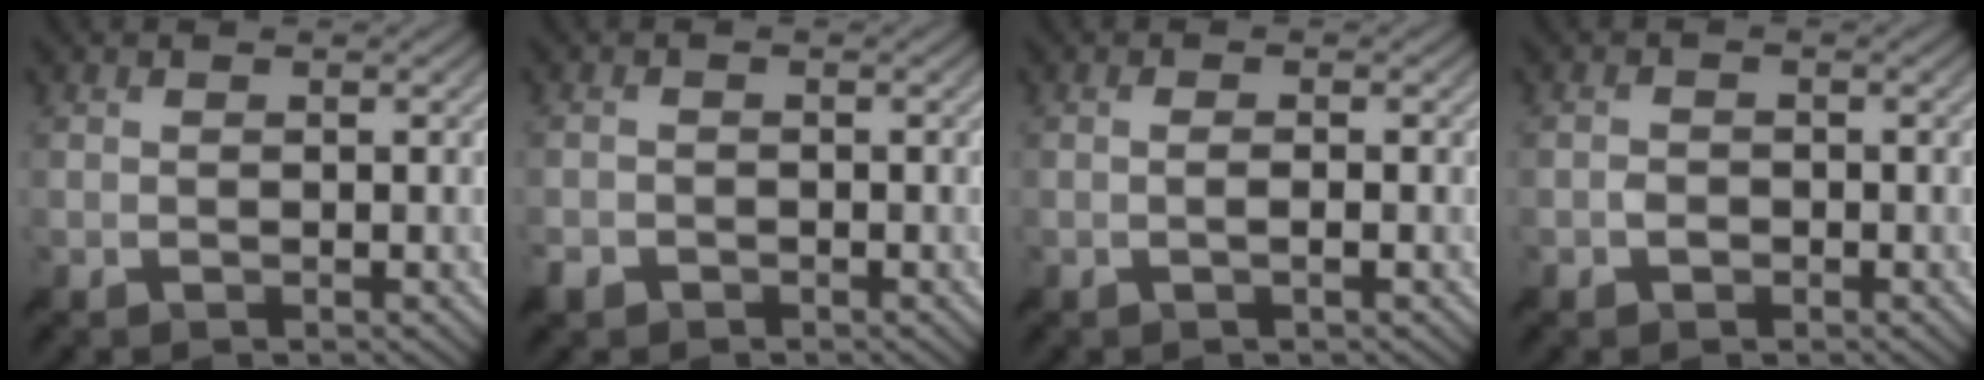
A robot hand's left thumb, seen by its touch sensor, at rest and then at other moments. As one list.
[{"total": 1.6, "force": [-1.2, 1.0, 0.5], "torque": [-0.012, -0.002, -0.031]}, {"total": 1.2, "force": [-0.2, 0.1, 1.2], "torque": [-0.022, 0.004, -0.007]}, {"total": 1.1, "force": [-0.6, 0.9, 0.5], "torque": [-0.006, 0.003, -0.014]}]